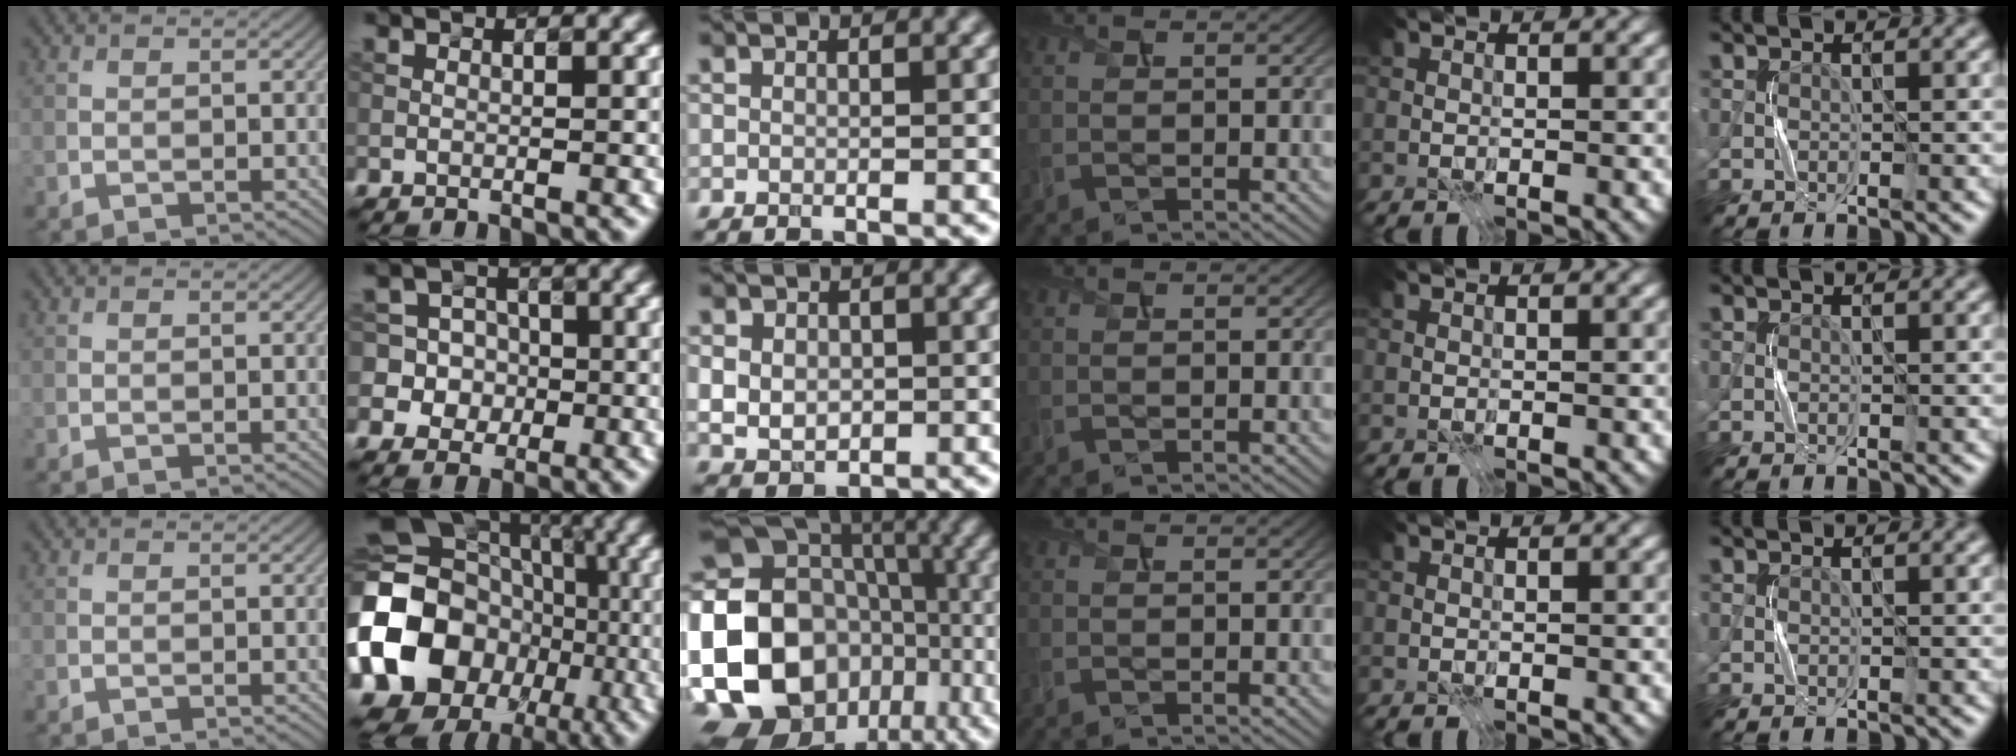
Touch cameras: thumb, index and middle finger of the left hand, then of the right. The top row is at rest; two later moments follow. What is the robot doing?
{"motion": "press", "object": "gel pad"}